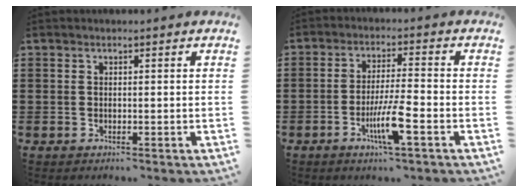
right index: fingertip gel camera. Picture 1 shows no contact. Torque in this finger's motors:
{"motor_torque": [1.27, -0.87, 0.71, 0.09]}